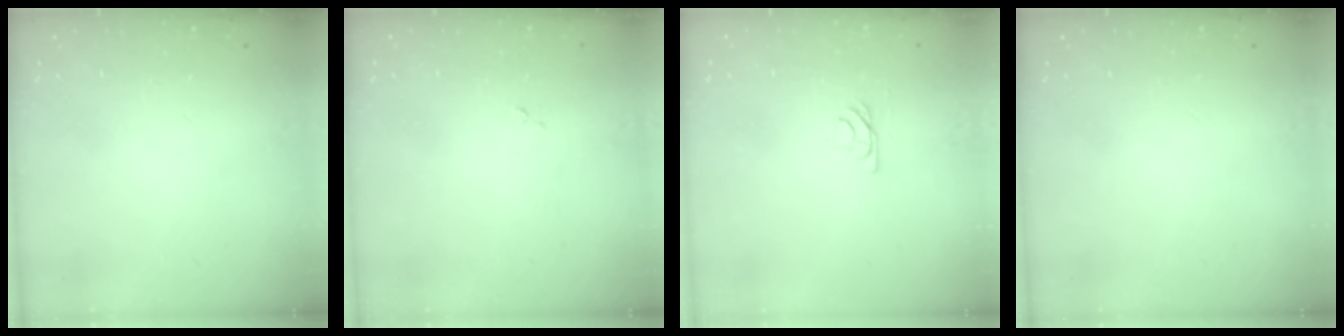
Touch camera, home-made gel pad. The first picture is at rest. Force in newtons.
{"total": 3.5, "press": 3.5, "slide": 0.1}
{"total": 3.8, "press": 3.8, "slide": 0.4}
{"total": 0.0}